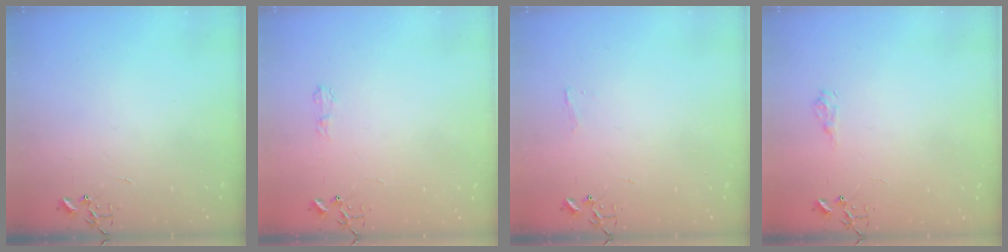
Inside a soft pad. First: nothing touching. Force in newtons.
{"total": 5.0, "press": 5.0, "slide": 0.6}
{"total": 3.4, "press": 3.4, "slide": 0.4}
{"total": 6.6, "press": 6.5, "slide": 0.9}